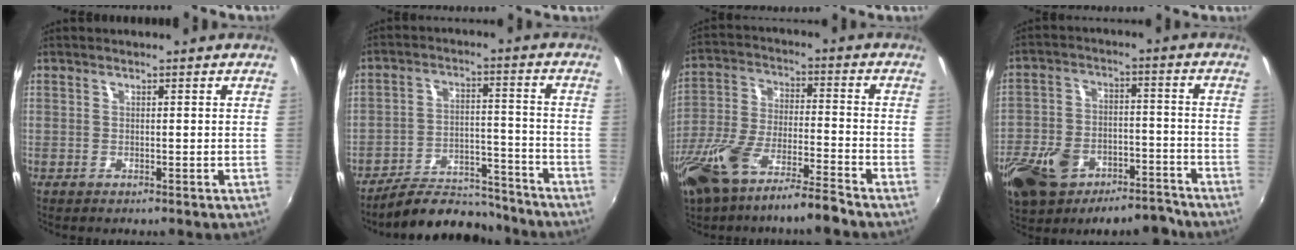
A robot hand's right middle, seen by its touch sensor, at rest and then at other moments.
{"total": 13.3, "force": [-12.3, 4.0, 3.2], "torque": [-0.071, 0.022, -0.175]}
{"total": 14.7, "force": [-11.1, 2.3, 9.4], "torque": [-0.206, -0.028, -0.206]}
{"total": 17.1, "force": [-11.4, 9.2, 8.8], "torque": [-0.196, 0.002, -0.178]}